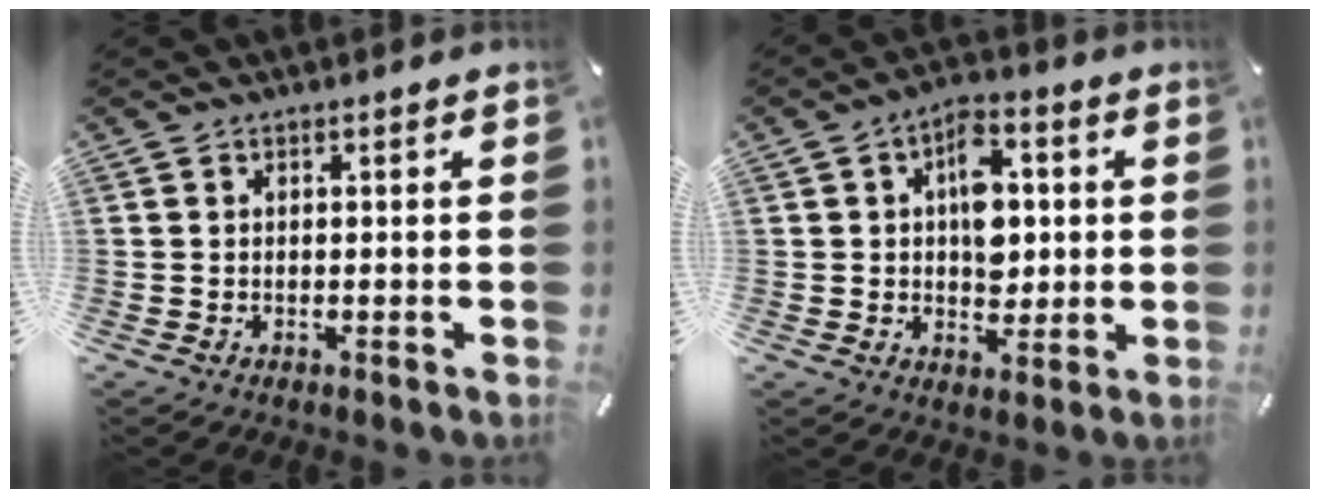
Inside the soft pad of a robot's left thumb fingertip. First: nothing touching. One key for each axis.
{"total": 10.6, "fx": 1.2, "fy": 7.4, "fz": 7.5, "tx": -0.097, "ty": 0.004, "tz": 0.019}